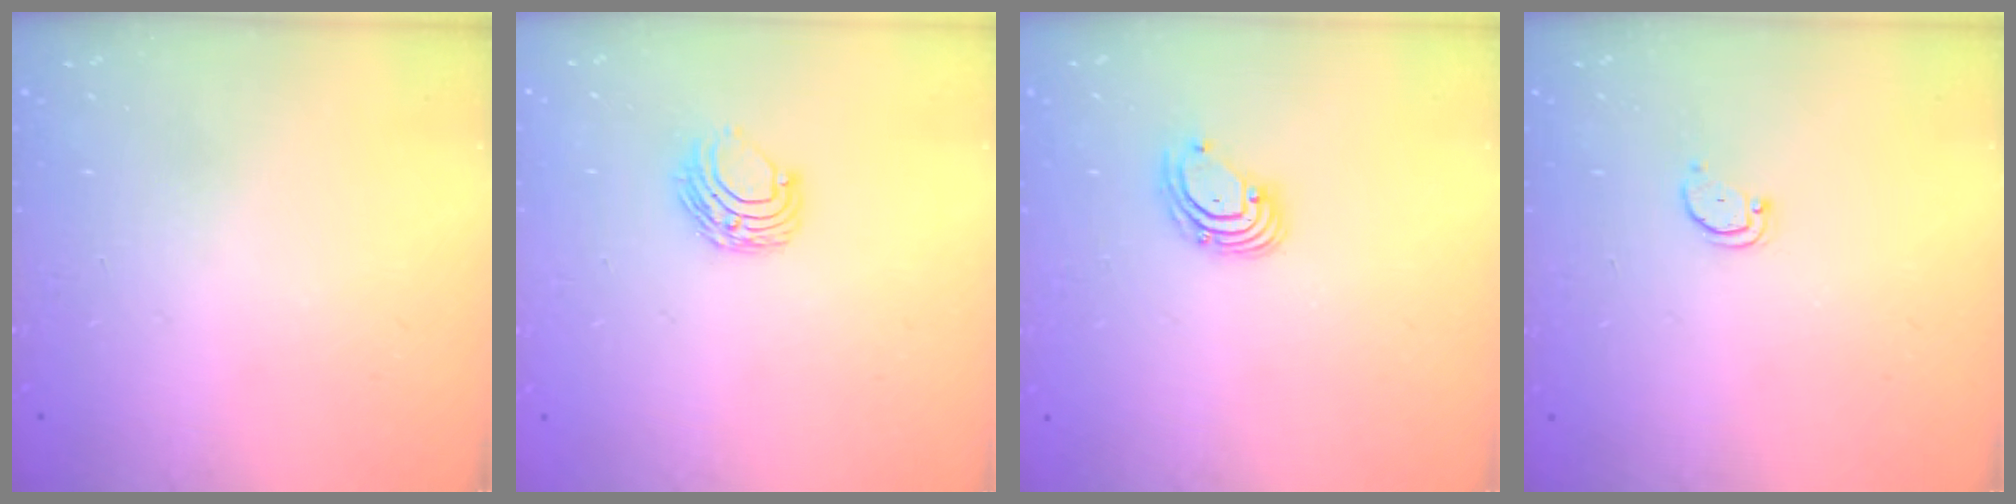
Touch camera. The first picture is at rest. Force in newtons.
{"total": 6.3, "press": 6.2, "slide": 0.6}
{"total": 3.3, "press": 3.3, "slide": 0.4}
{"total": 2.5, "press": 2.4, "slide": 0.4}